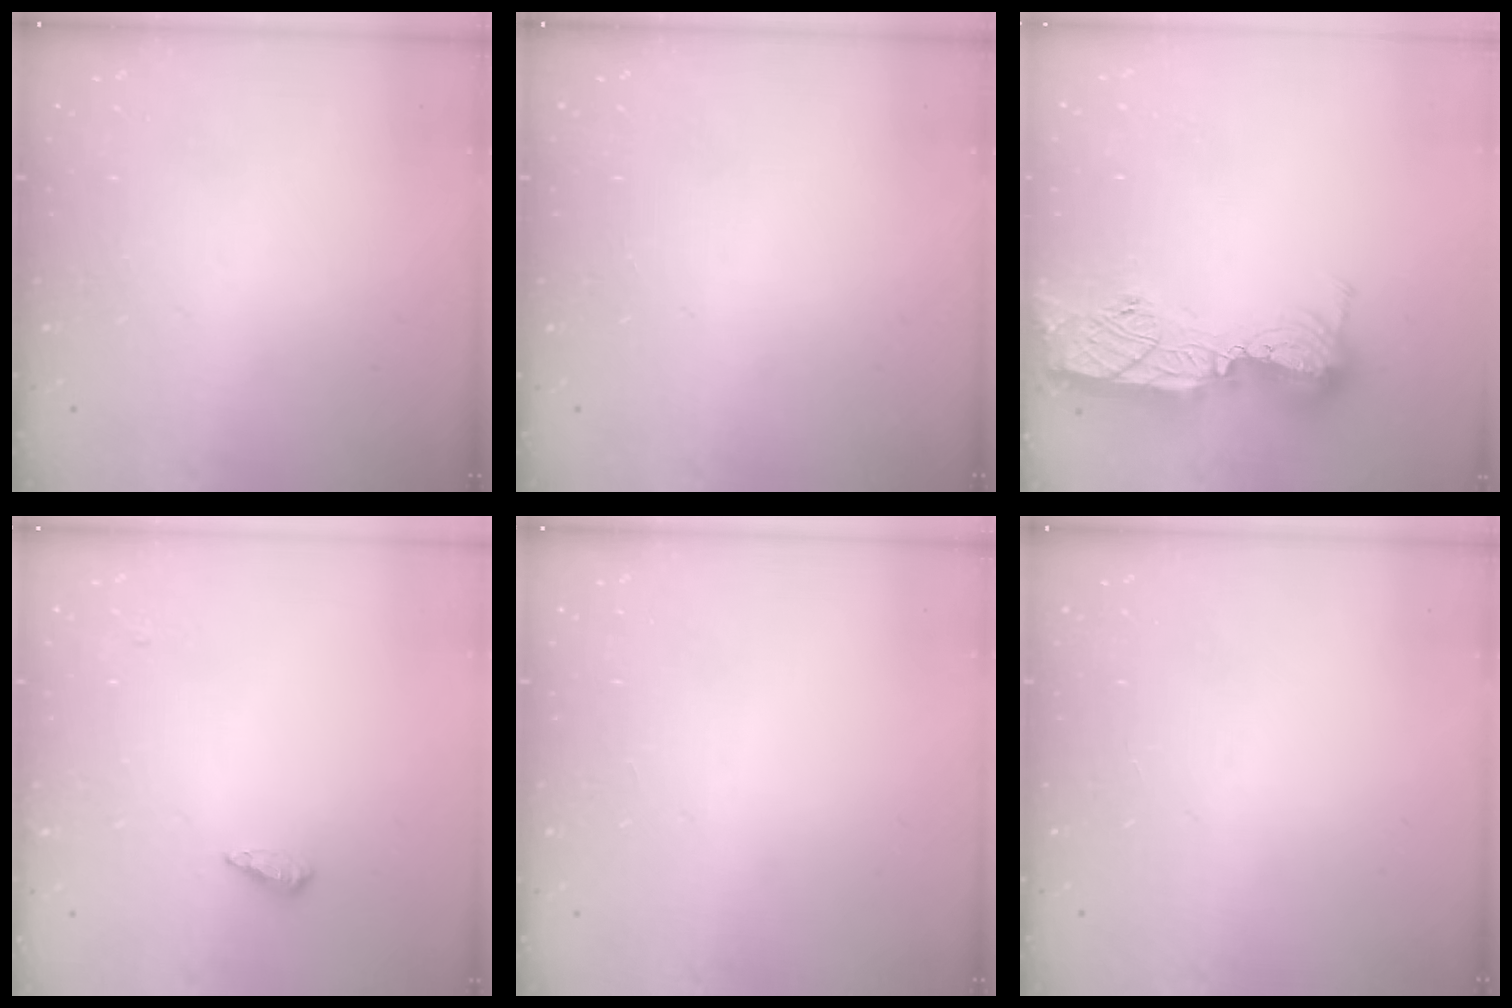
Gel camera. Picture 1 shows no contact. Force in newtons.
{"total": 0.0}
{"total": 14.9, "press": 14.9, "slide": 0.9}
{"total": 3.5, "press": 3.5, "slide": 0.4}
{"total": 1.0, "press": 0.8, "slide": 0.6}
{"total": 0.0}